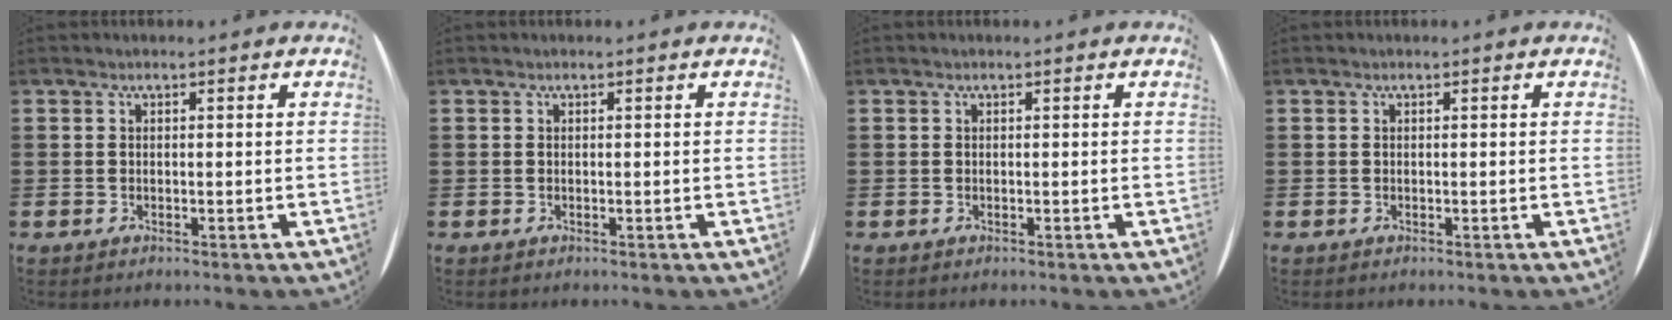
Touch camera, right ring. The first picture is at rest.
{"total": 0.0}
{"total": 0.0}
{"total": 0.0}